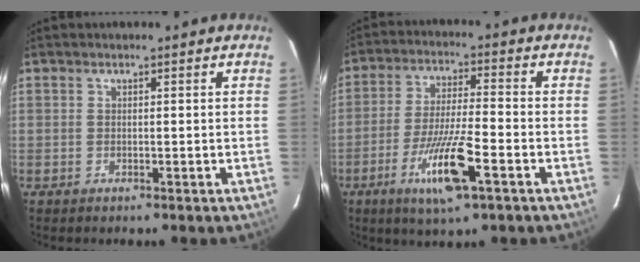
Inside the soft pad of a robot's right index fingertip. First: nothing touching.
{"total": 11.3, "force": [-5.2, 0.9, 10.0], "torque": [-0.190, -0.019, -0.091]}